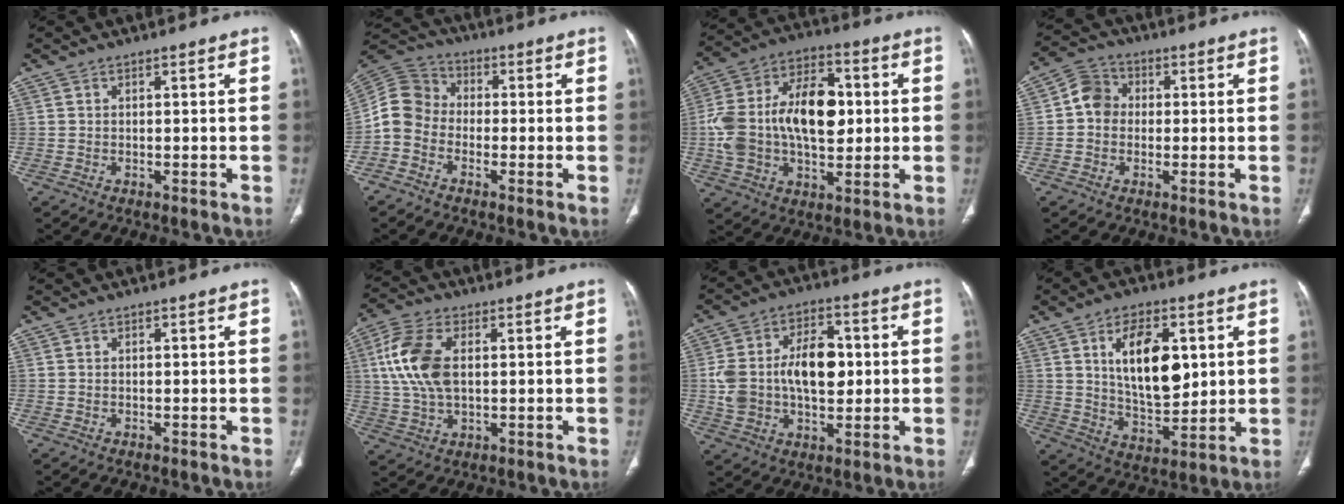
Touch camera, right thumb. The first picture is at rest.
{"total": 8.0, "force": [-2.3, 6.6, 3.8], "torque": [-0.069, 0.034, -0.062]}
{"total": 21.8, "force": [0.9, 13.2, 17.3], "torque": [-0.307, 0.025, 0.018]}
{"total": 6.1, "force": [0.1, 5.4, 2.8], "torque": [-0.030, 0.013, -0.012]}
{"total": 0.0}
{"total": 11.9, "force": [2.1, 6.8, 9.5], "torque": [-0.203, 0.001, 0.038]}
{"total": 15.7, "force": [0.8, 9.9, 12.2], "torque": [-0.192, 0.021, 0.020]}
{"total": 14.6, "force": [3.8, 7.8, 11.8], "torque": [-0.165, -0.026, 0.073]}